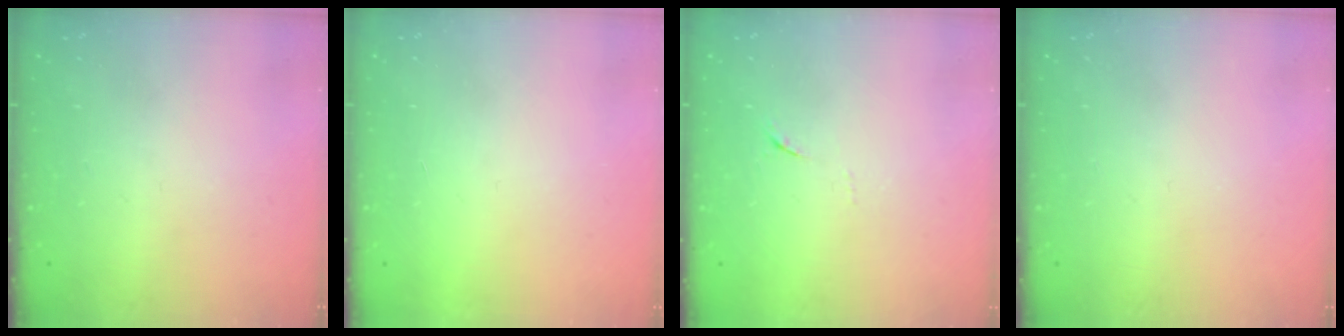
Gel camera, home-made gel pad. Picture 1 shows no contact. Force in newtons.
{"total": 1.5, "press": 1.5, "slide": 0.1}
{"total": 4.5, "press": 4.4, "slide": 0.9}
{"total": 0.0}